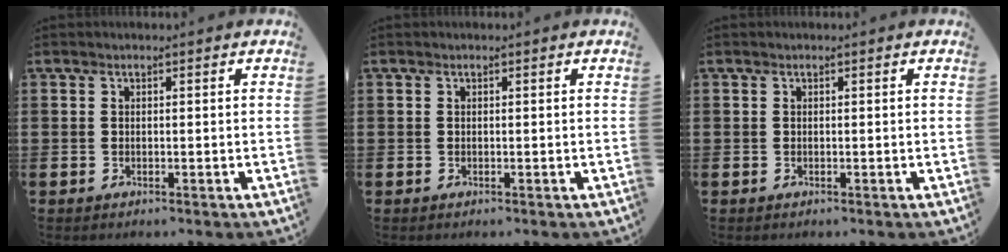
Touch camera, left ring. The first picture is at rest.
{"total": 0.0}
{"total": 0.0}